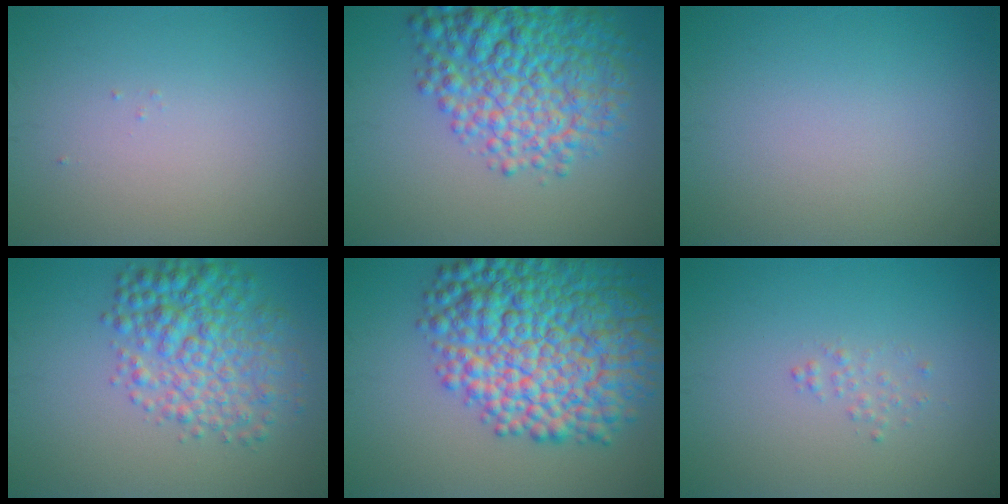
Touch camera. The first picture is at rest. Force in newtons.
{"total": 8.9, "press": 8.9, "slide": 0.3}
{"total": 0.0}
{"total": 6.1, "press": 6.1, "slide": 0.1}
{"total": 13.4, "press": 13.4, "slide": 0.0}
{"total": 0.9, "press": 0.9, "slide": 0.0}